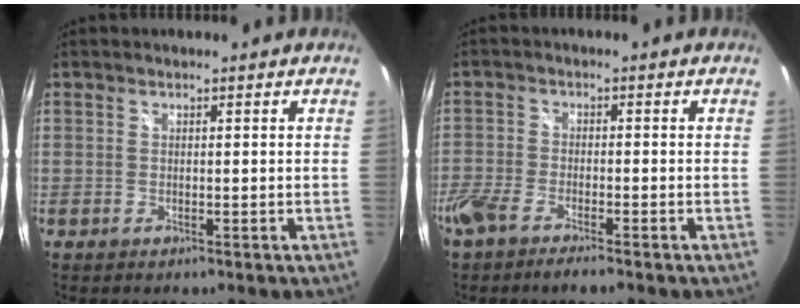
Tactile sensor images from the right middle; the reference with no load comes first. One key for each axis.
{"total": 6.4, "fx": -5.0, "fy": 1.7, "fz": 3.7, "tx": -0.097, "ty": -0.017, "tz": -0.100}